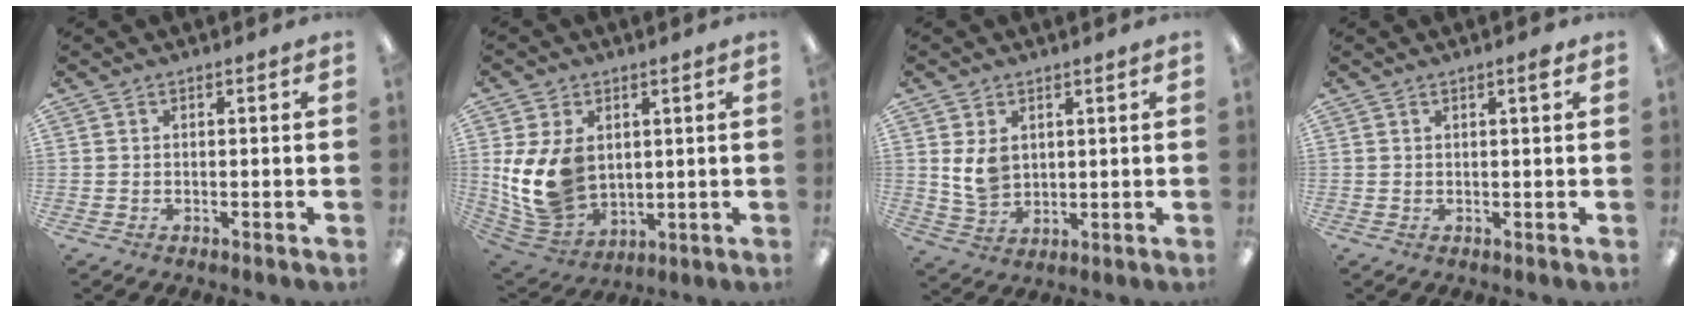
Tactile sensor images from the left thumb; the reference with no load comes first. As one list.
[{"total": 14.2, "force": [2.3, 10.6, 9.1], "torque": [-0.213, -0.016, 0.047]}, {"total": 6.2, "force": [2.3, 4.7, 3.4], "torque": [-0.065, -0.006, 0.044]}, {"total": 1.9, "force": [1.2, 0.2, 1.4], "torque": [-0.022, -0.001, 0.018]}]